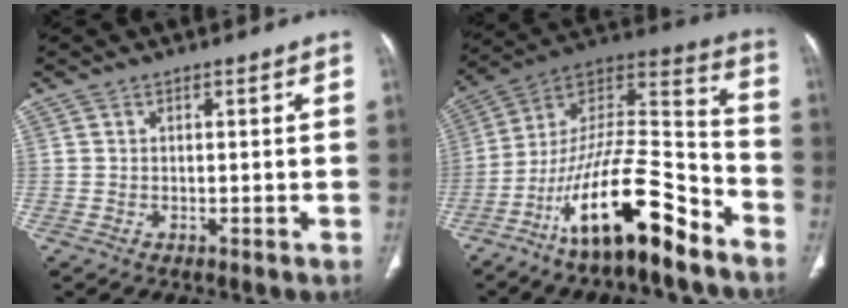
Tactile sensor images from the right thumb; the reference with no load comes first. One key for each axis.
{"total": 22.1, "fx": -13.4, "fy": 6.5, "fz": 16.4, "tx": -0.299, "ty": 0.082, "tz": -0.232}